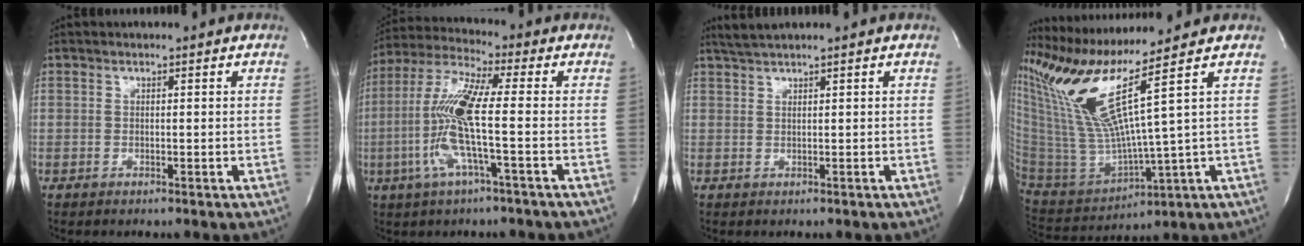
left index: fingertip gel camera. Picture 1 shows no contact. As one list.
[{"total": 11.9, "force": [-2.3, 0.4, 11.7], "torque": [-0.253, 0.006, -0.053]}, {"total": 1.9, "force": [1.5, -0.5, 1.0], "torque": [-0.029, 0.012, 0.036]}, {"total": 14.3, "force": [8.8, -3.4, 10.8], "torque": [-0.218, -0.029, 0.180]}]